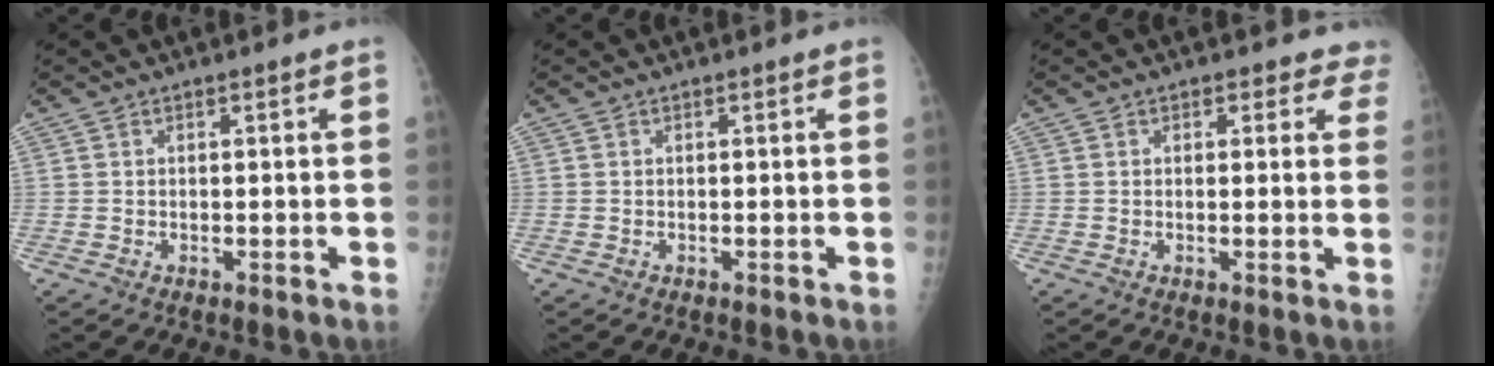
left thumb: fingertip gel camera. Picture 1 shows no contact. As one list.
[{"total": 0.0}, {"total": 3.7, "force": [2.9, 2.2, 0.7], "torque": [0.032, -0.010, 0.016]}]